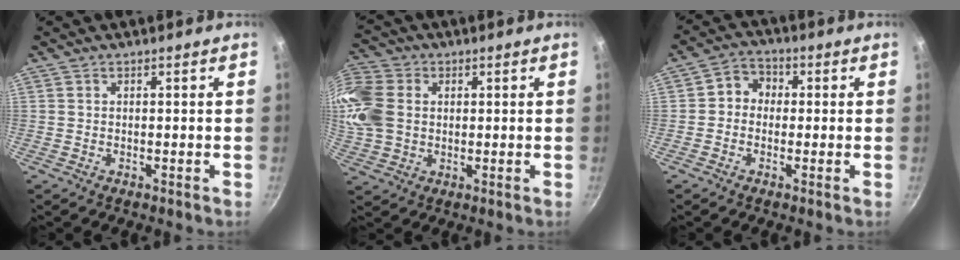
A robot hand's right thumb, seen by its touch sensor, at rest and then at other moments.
{"total": 15.7, "force": [2.4, 12.5, 9.3], "torque": [-0.214, 0.016, 0.040]}
{"total": 4.9, "force": [-0.1, 4.3, 2.3], "torque": [-0.009, 0.013, -0.018]}